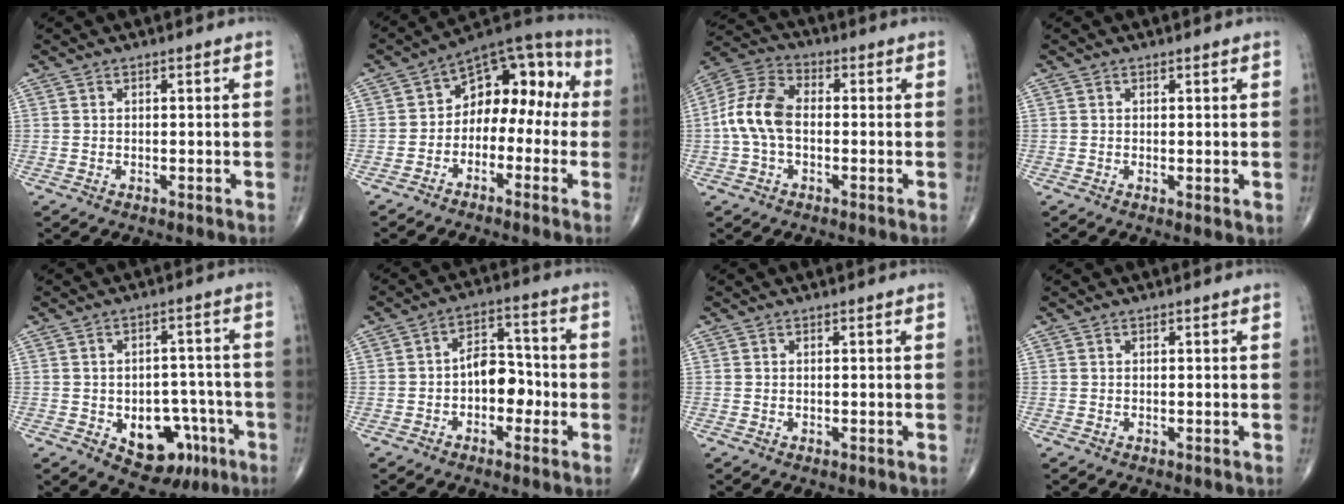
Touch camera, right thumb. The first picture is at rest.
{"total": 12.8, "force": [-1.4, 8.6, 9.4], "torque": [-0.083, 0.059, -0.038]}
{"total": 10.6, "force": [-0.9, 6.6, 8.2], "torque": [-0.167, 0.032, -0.028]}
{"total": 1.4, "force": [0.1, 0.5, 1.3], "torque": [-0.021, -0.007, 0.000]}
{"total": 11.7, "force": [-4.8, 7.8, 7.3], "torque": [-0.055, 0.037, -0.054]}
{"total": 7.9, "force": [-1.8, 5.1, 5.7], "torque": [-0.055, 0.031, -0.042]}
{"total": 0.0}
{"total": 0.0}